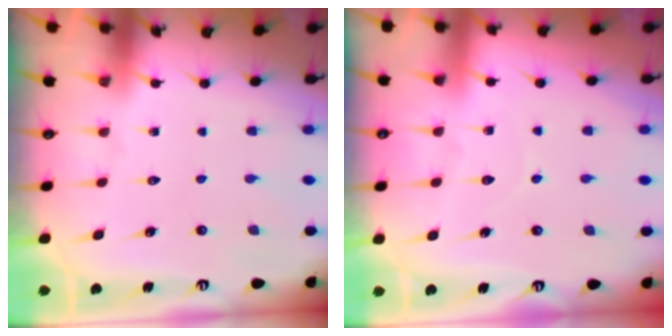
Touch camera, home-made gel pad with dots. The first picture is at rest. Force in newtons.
{"total": 5.3, "press": 5.3, "slide": 0.5}